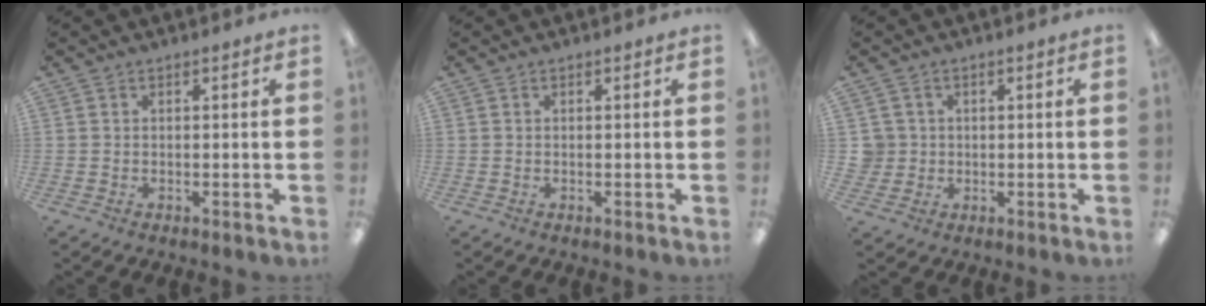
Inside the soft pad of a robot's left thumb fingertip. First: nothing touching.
{"total": 0.0}
{"total": 3.7, "force": [0.6, 3.6, 0.2], "torque": [-0.007, 0.004, 0.010]}